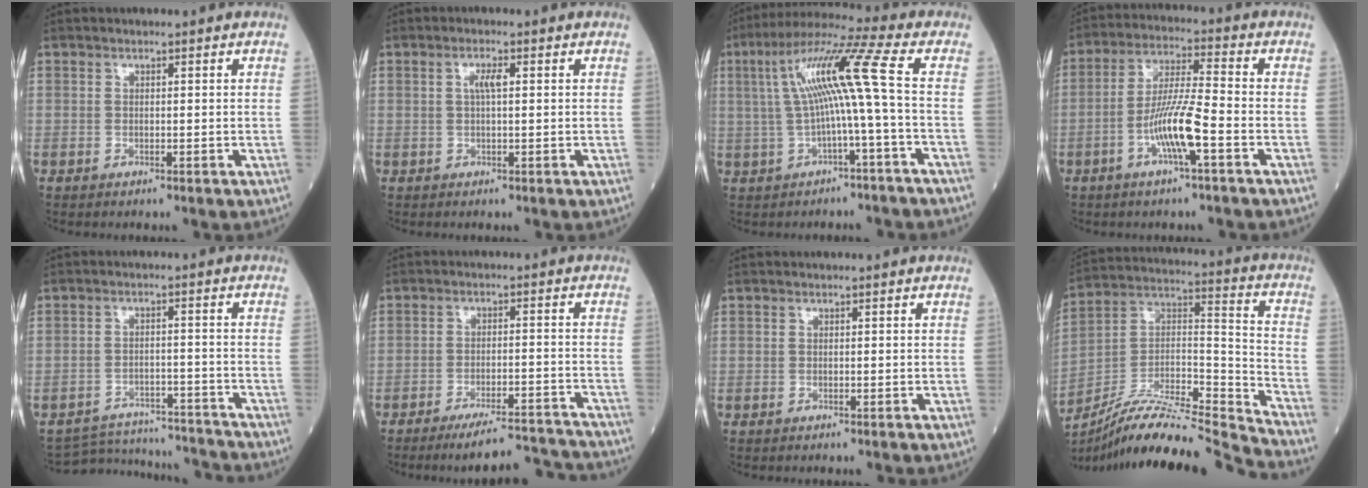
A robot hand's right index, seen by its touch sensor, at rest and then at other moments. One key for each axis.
{"total": 2.2, "fx": 0.5, "fy": 0.3, "fz": 2.1, "tx": -0.042, "ty": 0.002, "tz": 0.009}
{"total": 11.2, "fx": 0.4, "fy": -1.3, "fz": 11.1, "tx": -0.209, "ty": 0.034, "tz": 0.010}
{"total": 8.9, "fx": -3.4, "fy": 0.3, "fz": 8.2, "tx": -0.162, "ty": 0.003, "tz": -0.066}
{"total": 11.6, "fx": -11.6, "fy": 1.4, "fz": 0.4, "tx": -0.002, "ty": 0.017, "tz": -0.163}
{"total": 11.8, "fx": -11.4, "fy": 0.1, "fz": 3.0, "tx": -0.029, "ty": 0.007, "tz": -0.163}
{"total": 0.0}
{"total": 20.9, "fx": -19.5, "fy": -1.0, "fz": 7.7, "tx": -0.158, "ty": 0.019, "tz": -0.335}